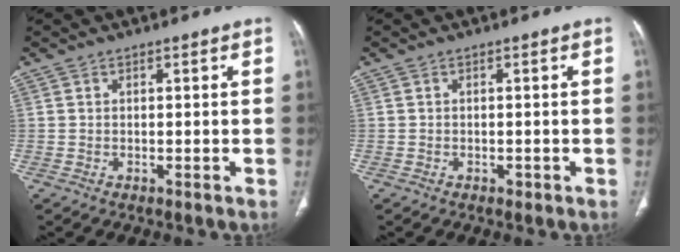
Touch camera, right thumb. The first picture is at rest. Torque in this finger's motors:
{"motor_torque": [-0.20, 0.04, -0.21, 0.08, -0.01]}